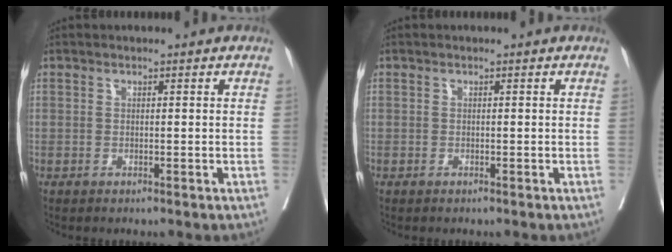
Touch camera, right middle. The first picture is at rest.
{"total": 0.0}